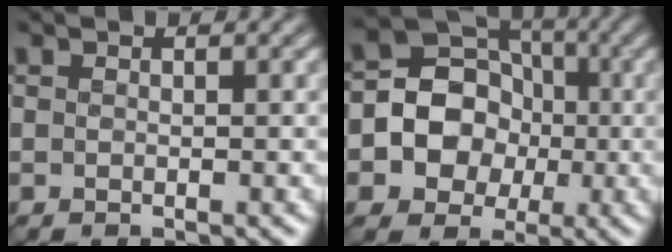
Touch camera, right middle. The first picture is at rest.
{"total": 8.8, "force": [-1.3, 7.9, 3.7], "torque": [-0.061, 0.021, -0.042]}